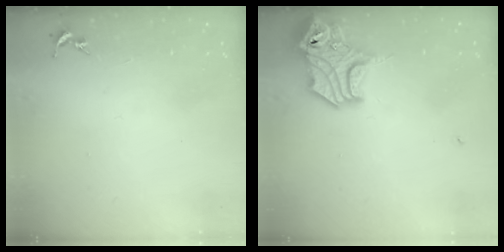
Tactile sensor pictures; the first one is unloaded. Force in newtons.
{"total": 14.1, "press": 14.0, "slide": 1.9}